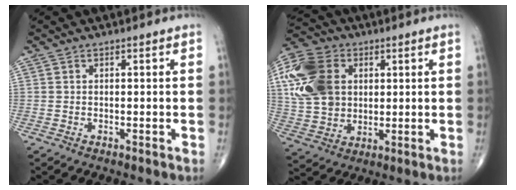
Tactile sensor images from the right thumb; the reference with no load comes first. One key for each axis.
{"total": 17.5, "fx": 4.0, "fy": 13.0, "fz": 11.0, "tx": -0.219, "ty": 0.006, "tz": 0.074}